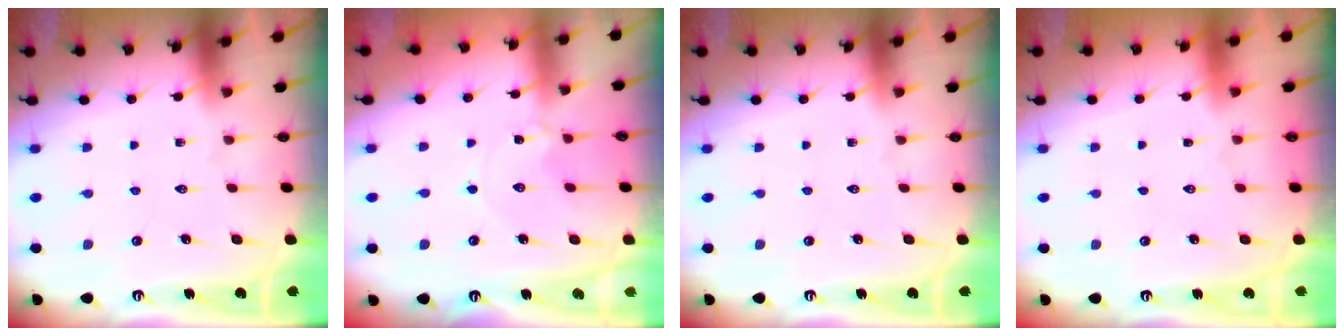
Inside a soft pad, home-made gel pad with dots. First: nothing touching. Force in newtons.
{"total": 1.8, "press": 1.7, "slide": 0.3}
{"total": 0.0}
{"total": 1.6, "press": 1.6, "slide": 0.1}